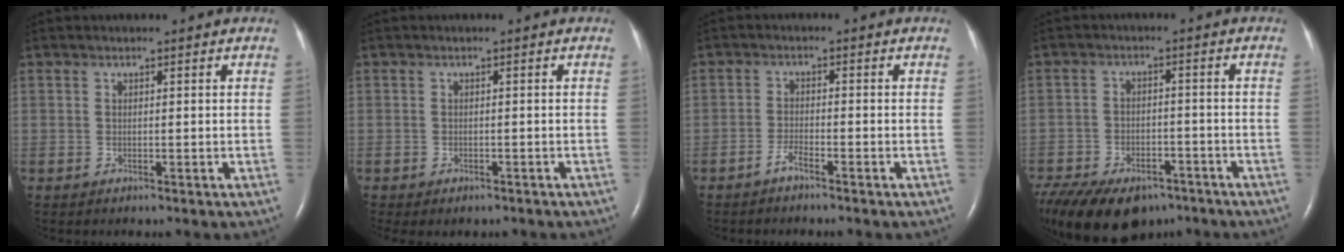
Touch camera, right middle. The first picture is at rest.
{"total": 3.6, "force": [-2.8, 1.7, 1.4], "torque": [-0.015, -0.001, -0.031]}
{"total": 2.0, "force": [-1.6, 0.0, 1.1], "torque": [-0.026, -0.001, -0.033]}
{"total": 18.4, "force": [-13.0, 9.5, 8.8], "torque": [-0.237, -0.022, -0.188]}